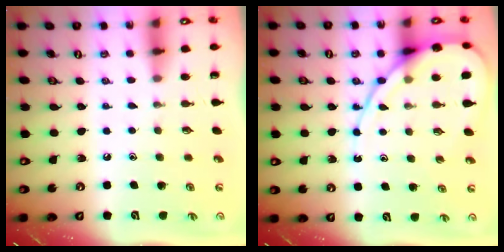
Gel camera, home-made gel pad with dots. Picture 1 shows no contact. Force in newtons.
{"total": 11.6, "press": 11.5, "slide": 1.2}